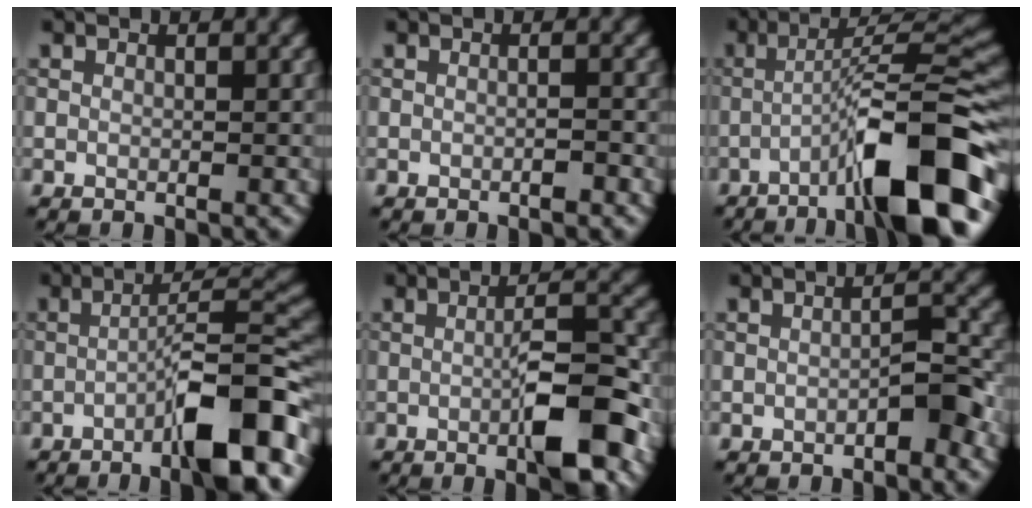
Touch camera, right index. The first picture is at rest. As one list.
[{"total": 0.9, "force": [-0.6, 0.1, 0.6], "torque": [-0.010, 0.004, -0.010]}, {"total": 11.7, "force": [-5.7, 2.0, 10.0], "torque": [-0.140, 0.025, -0.094]}, {"total": 9.5, "force": [-4.7, 1.7, 8.1], "torque": [-0.115, 0.021, -0.080]}, {"total": 7.2, "force": [-2.1, 1.7, 6.7], "torque": [-0.099, 0.007, -0.033]}, {"total": 2.4, "force": [-1.2, 0.6, 2.0], "torque": [-0.028, 0.011, -0.019]}]